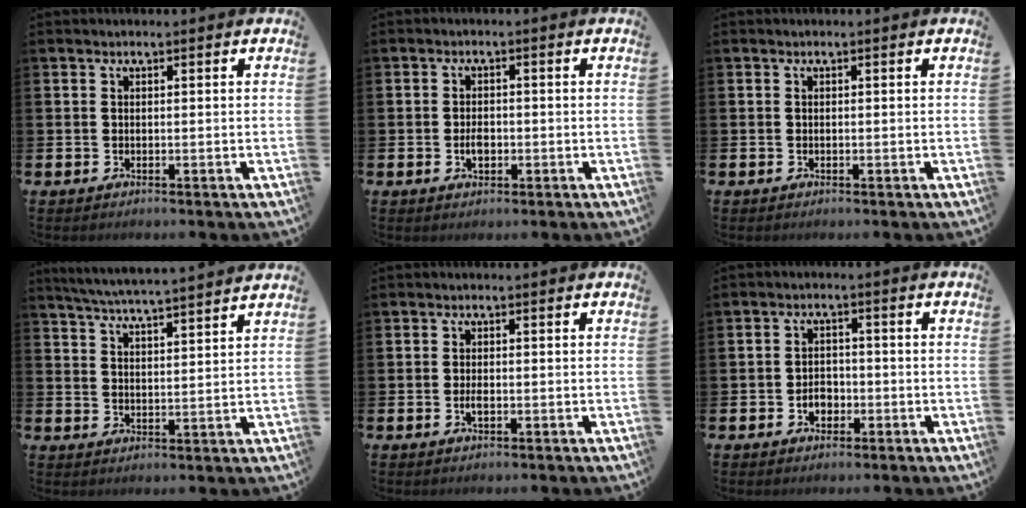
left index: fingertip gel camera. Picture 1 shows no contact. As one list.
[{"total": 2.3, "force": [-0.6, 1.4, 1.7], "torque": [-0.022, 0.000, -0.013]}, {"total": 0.0}, {"total": 5.6, "force": [5.5, -0.5, 1.1], "torque": [-0.043, -0.036, 0.096]}, {"total": 1.5, "force": [-0.4, 0.6, 1.3], "torque": [-0.023, -0.001, -0.008]}, {"total": 2.9, "force": [-1.1, 2.1, 1.6], "torque": [-0.023, -0.003, -0.025]}]